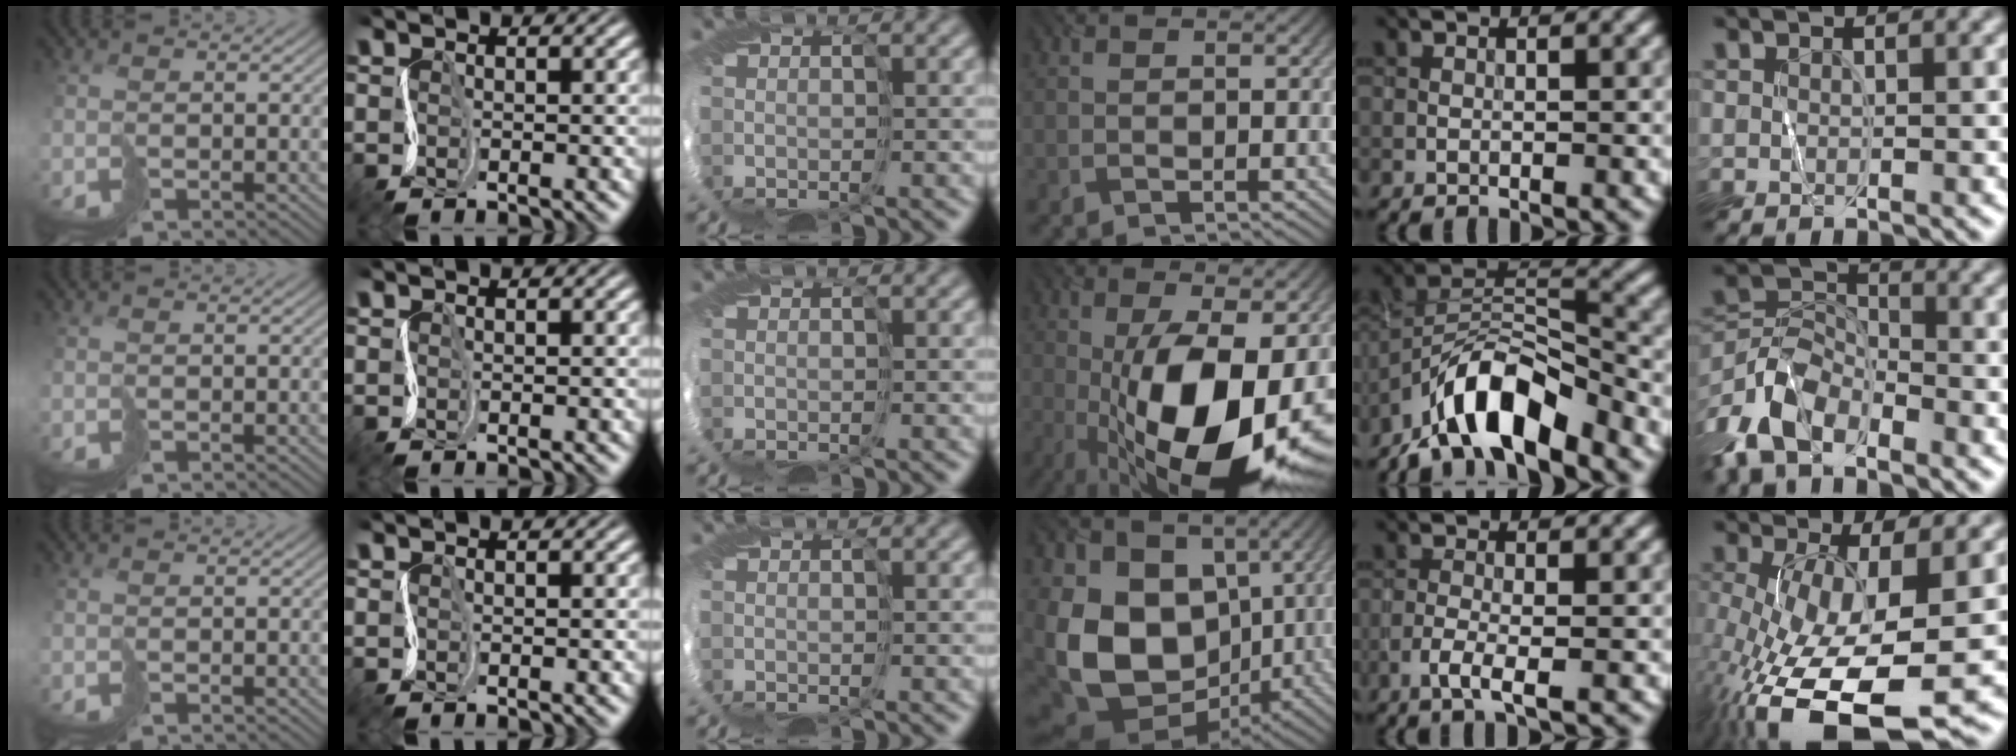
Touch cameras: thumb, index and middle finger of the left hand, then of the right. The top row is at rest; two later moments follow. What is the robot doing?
{"motion": "cut", "object": "wrapping paper"}